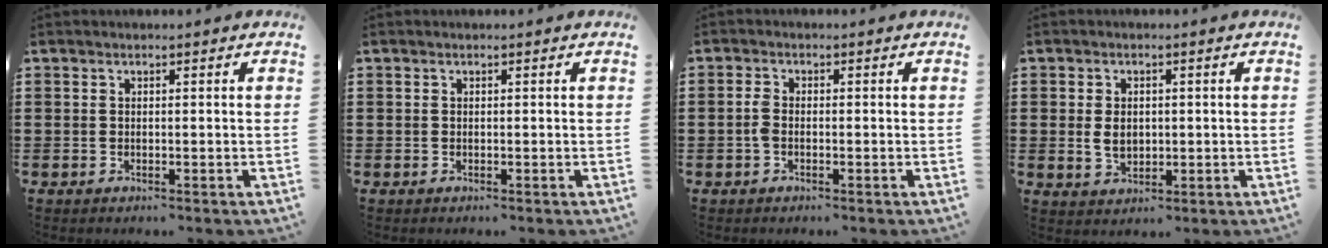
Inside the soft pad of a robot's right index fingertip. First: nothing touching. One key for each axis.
{"total": 0.0}
{"total": 1.8, "fx": -0.5, "fy": 0.8, "fz": 1.5, "tx": -0.037, "ty": -0.003, "tz": -0.012}
{"total": 3.3, "fx": 0.1, "fy": 2.3, "fz": 2.3, "tx": -0.056, "ty": 0.005, "tz": -0.001}